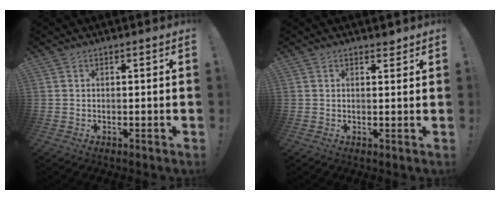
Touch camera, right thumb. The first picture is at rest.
{"total": 1.6, "force": [1.5, 0.3, 0.5], "torque": [0.007, -0.012, 0.024]}